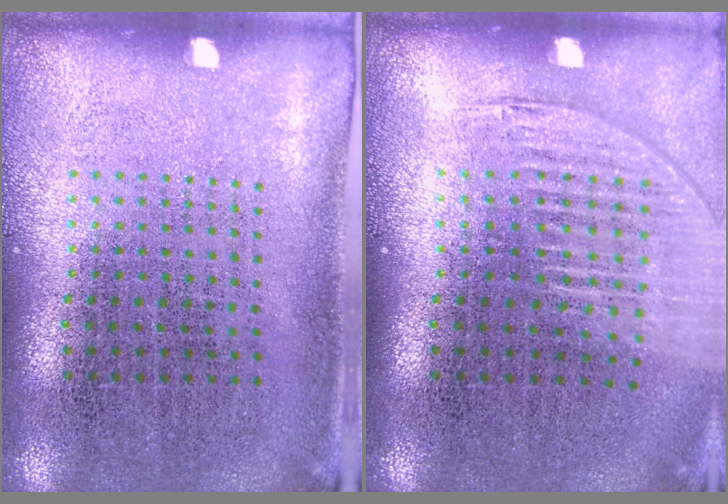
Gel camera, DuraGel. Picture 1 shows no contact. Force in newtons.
{"total": 1.2, "press": 1.1, "slide": 0.5}